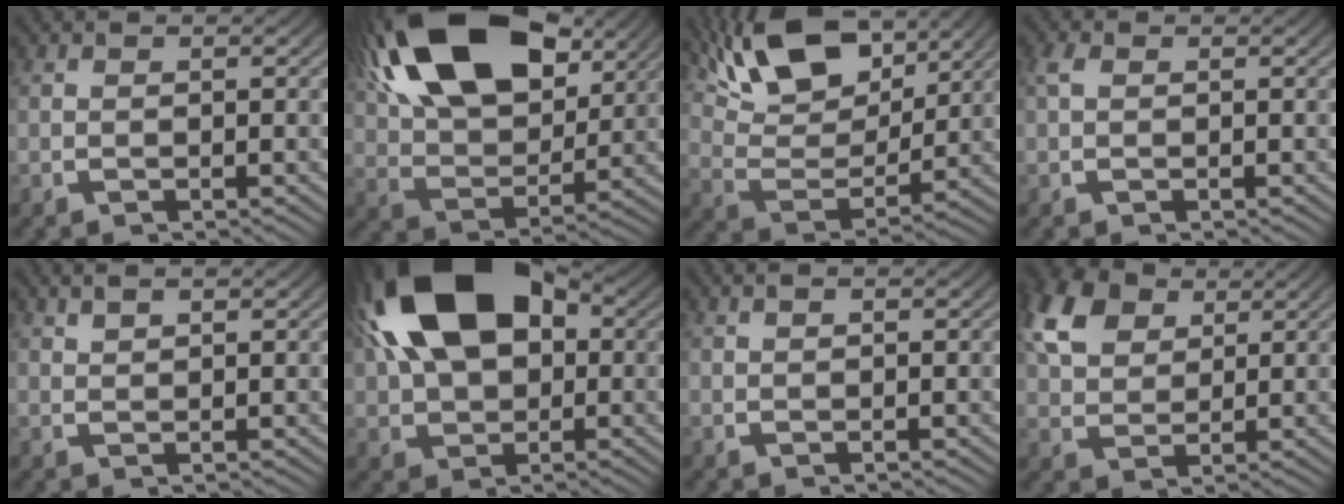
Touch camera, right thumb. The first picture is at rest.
{"total": 14.5, "force": [5.4, 8.2, 10.7], "torque": [-0.207, -0.004, 0.093]}
{"total": 9.7, "force": [4.4, 5.1, 7.0], "torque": [-0.141, -0.008, 0.080]}
{"total": 0.9, "force": [0.3, 0.7, 0.5], "torque": [-0.017, -0.001, 0.008]}
{"total": 1.7, "force": [1.5, 0.4, 0.6], "torque": [-0.006, 0.006, 0.029]}
{"total": 15.7, "force": [3.9, 9.9, 11.5], "torque": [-0.236, -0.003, 0.076]}
{"total": 0.7, "force": [0.5, 0.2, 0.4], "torque": [-0.003, 0.003, 0.009]}
{"total": 7.0, "force": [3.5, 4.6, 3.9], "torque": [-0.093, -0.008, 0.068]}